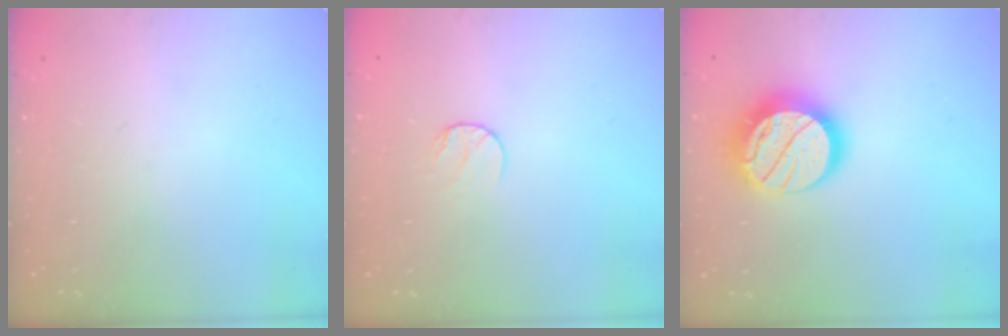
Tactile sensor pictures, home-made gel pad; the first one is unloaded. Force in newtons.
{"total": 5.9, "press": 5.8, "slide": 0.6}
{"total": 17.5, "press": 17.5, "slide": 1.3}